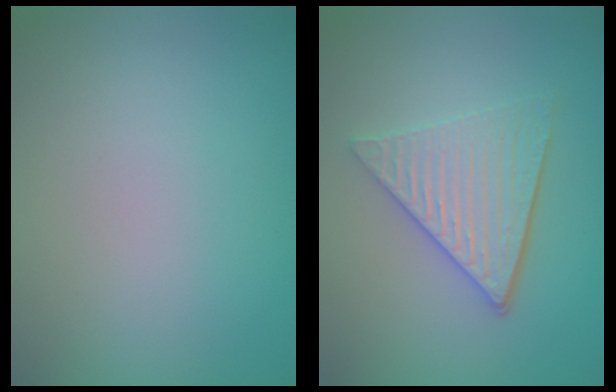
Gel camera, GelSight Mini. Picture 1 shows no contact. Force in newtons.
{"total": 4.5, "press": 3.5, "slide": 2.8}